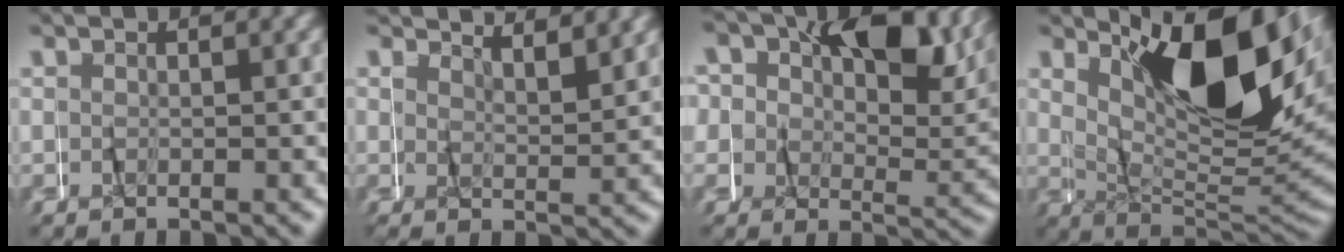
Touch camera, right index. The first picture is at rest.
{"total": 1.7, "force": [1.4, -1.0, 0.3], "torque": [-0.008, 0.002, 0.020]}
{"total": 9.5, "force": [4.1, 6.0, 6.2], "torque": [-0.098, 0.005, 0.053]}
{"total": 12.9, "force": [4.8, 5.2, 10.8], "torque": [-0.167, 0.026, 0.063]}